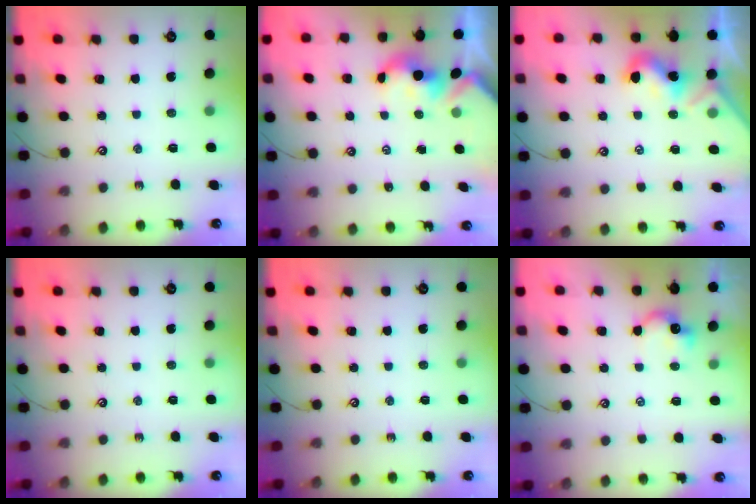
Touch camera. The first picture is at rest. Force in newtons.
{"total": 1.8, "press": 1.8, "slide": 0.2}
{"total": 2.0, "press": 2.0, "slide": 0.5}
{"total": 0.0}
{"total": 0.0}
{"total": 1.9, "press": 1.9, "slide": 0.4}